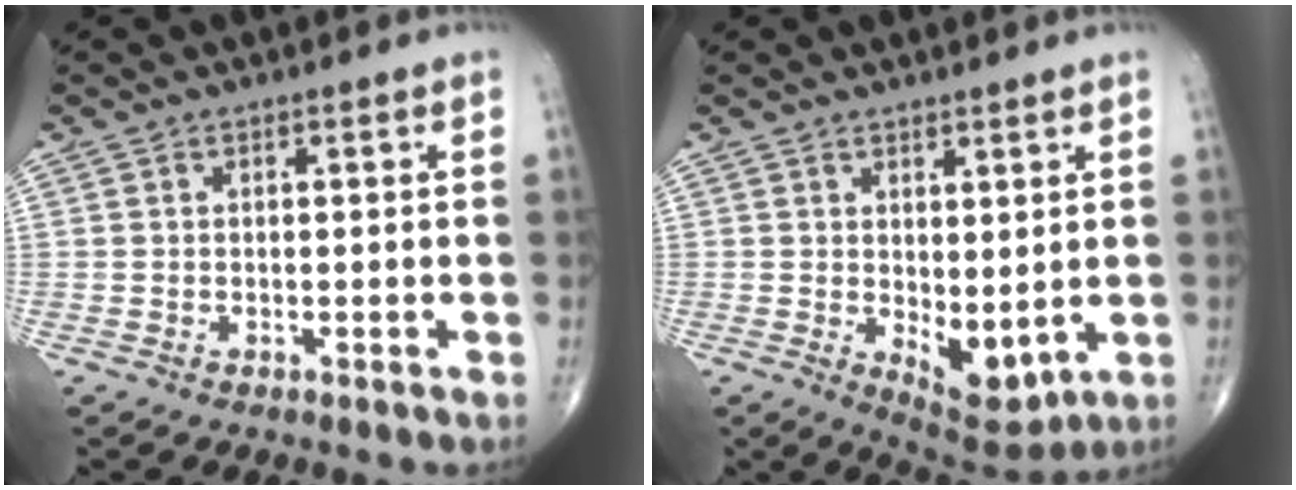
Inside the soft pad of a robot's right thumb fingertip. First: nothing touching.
{"total": 7.4, "force": [0.0, 3.6, 6.5], "torque": [-0.077, -0.018, 0.017]}